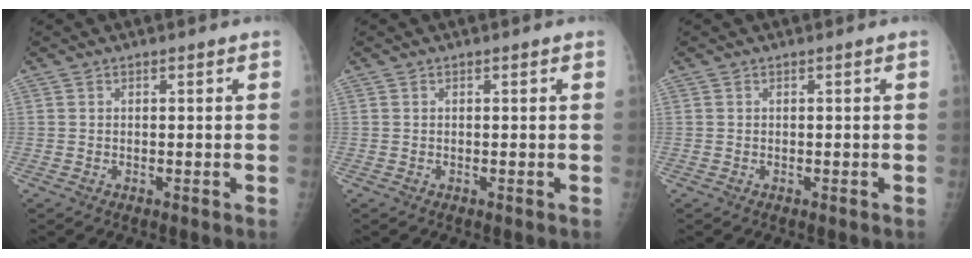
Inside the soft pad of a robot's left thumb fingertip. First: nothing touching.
{"total": 0.0}
{"total": 0.0}